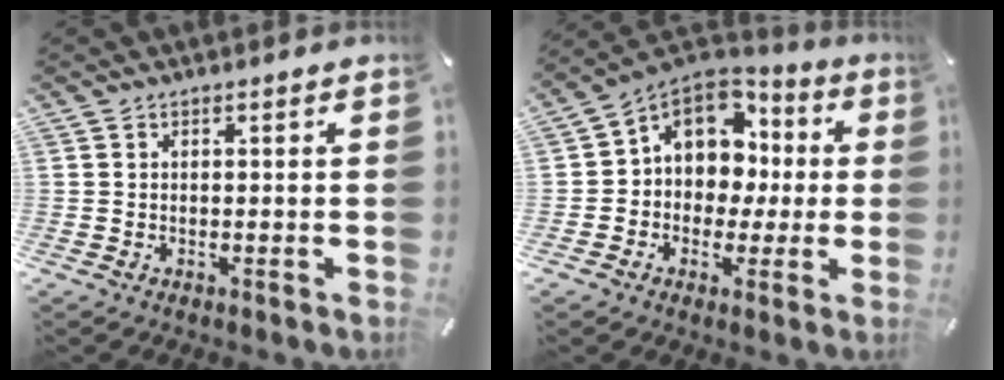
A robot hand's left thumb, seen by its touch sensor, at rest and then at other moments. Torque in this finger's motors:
{"motor_torque": [1.87, 3.14, 0.33, 0.00, 0.16]}